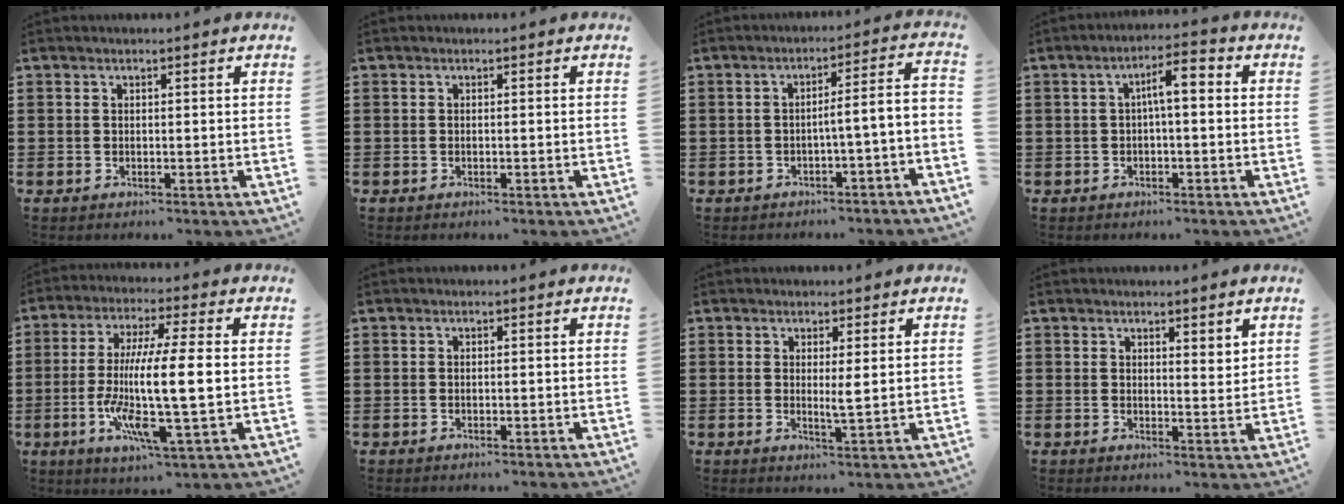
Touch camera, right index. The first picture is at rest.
{"total": 0.0}
{"total": 3.7, "force": [-2.1, -0.3, 3.1], "torque": [-0.060, -0.013, -0.047]}
{"total": 4.2, "force": [-0.1, 0.9, 4.1], "torque": [-0.078, 0.011, -0.005]}
{"total": 13.0, "force": [-1.5, 1.5, 12.8], "torque": [-0.247, -0.007, -0.032]}
{"total": 0.0}
{"total": 2.4, "force": [0.8, 0.0, 2.3], "torque": [-0.039, -0.007, 0.011]}
{"total": 2.1, "force": [1.9, 0.5, 0.5], "torque": [-0.013, 0.003, 0.038]}